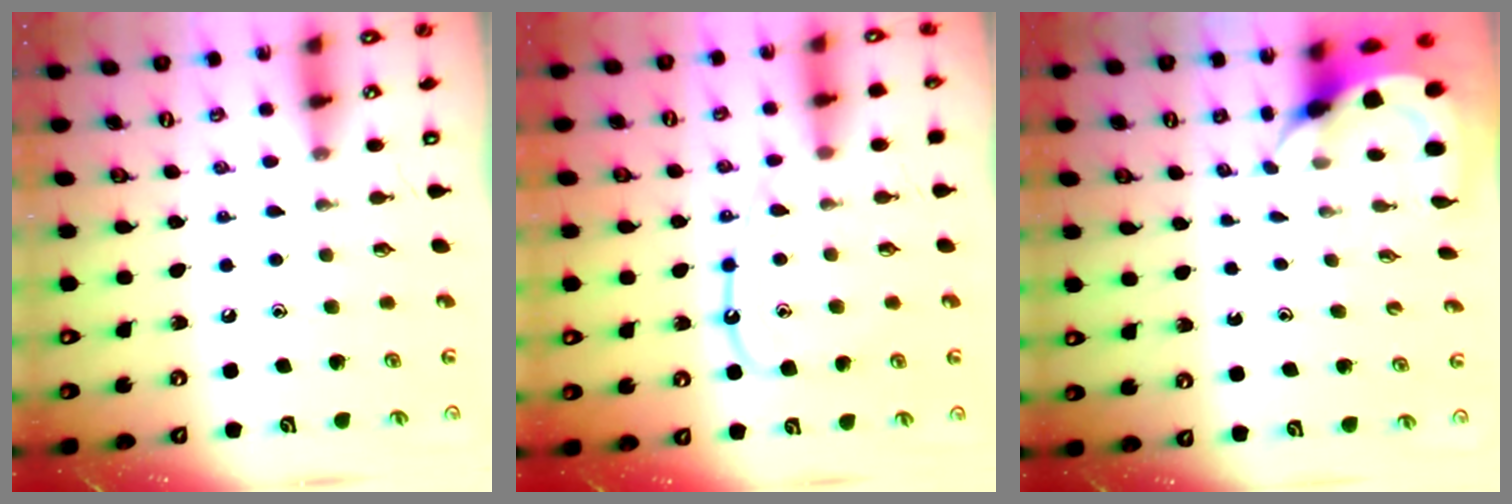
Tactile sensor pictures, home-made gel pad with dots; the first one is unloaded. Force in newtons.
{"total": 12.4, "press": 12.4, "slide": 1.1}
{"total": 5.3, "press": 5.3, "slide": 0.4}